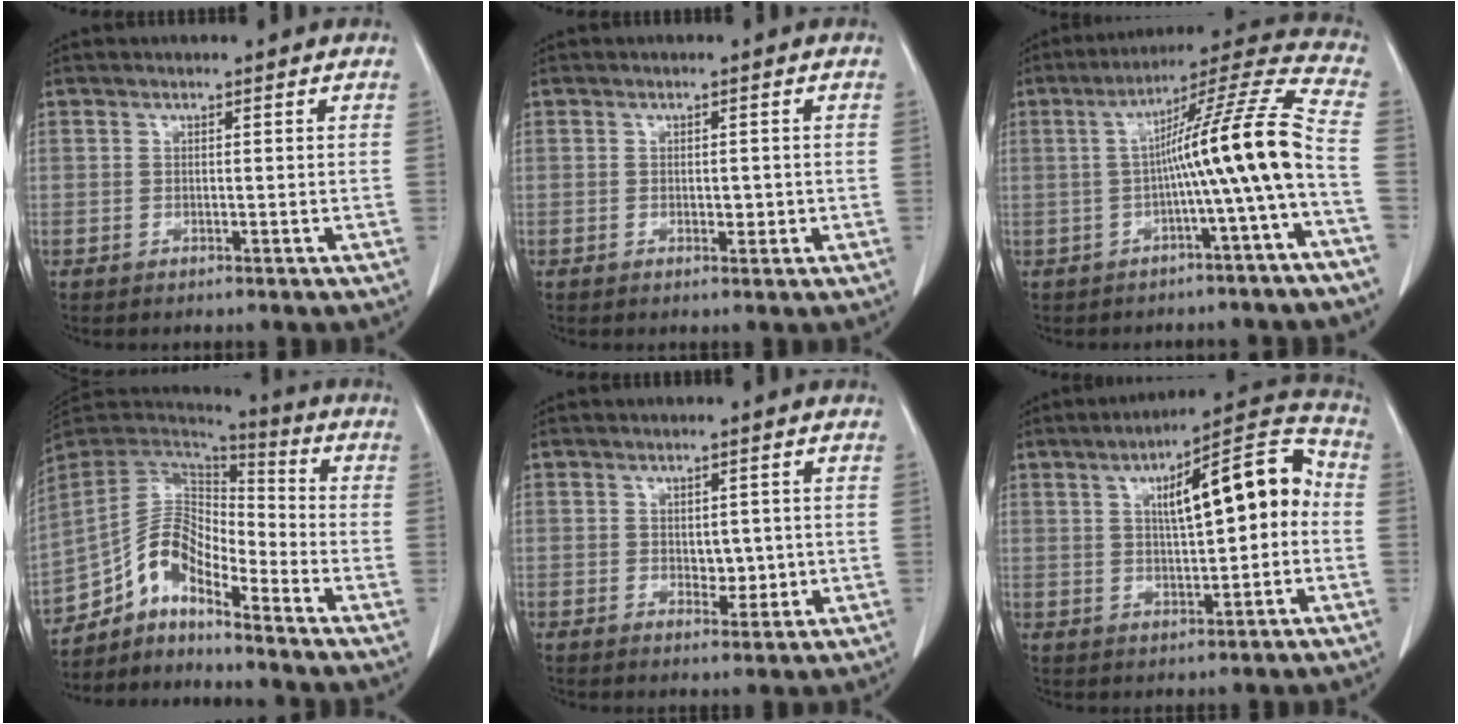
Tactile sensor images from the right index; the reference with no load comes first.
{"total": 1.6, "force": [-0.2, 1.0, 1.3], "torque": [-0.015, 0.000, 0.002]}
{"total": 13.2, "force": [-2.5, -1.6, 12.8], "torque": [-0.187, 0.028, -0.045]}
{"total": 10.3, "force": [-8.0, 3.8, 5.2], "torque": [-0.098, 0.045, -0.151]}
{"total": 3.1, "force": [0.0, 2.0, 2.3], "torque": [-0.025, -0.002, 0.008]}
{"total": 12.9, "force": [1.5, 3.5, 12.3], "torque": [-0.172, 0.041, 0.021]}